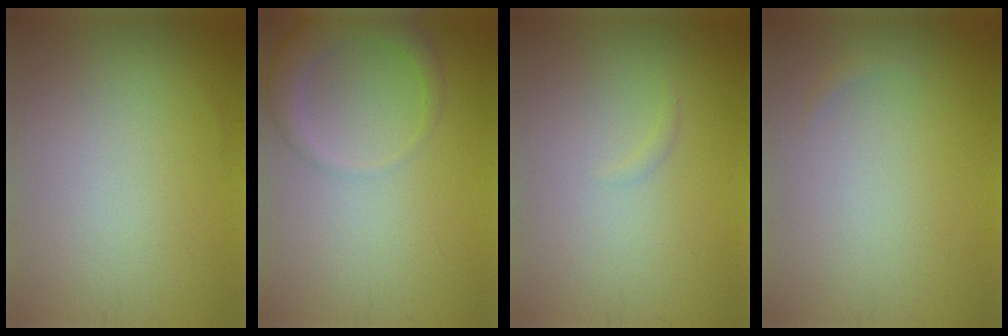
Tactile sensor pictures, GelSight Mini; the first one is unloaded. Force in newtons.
{"total": 3.5, "press": 3.5, "slide": 0.2}
{"total": 0.5, "press": 0.5, "slide": 0.1}
{"total": 0.5, "press": 0.5, "slide": 0.0}